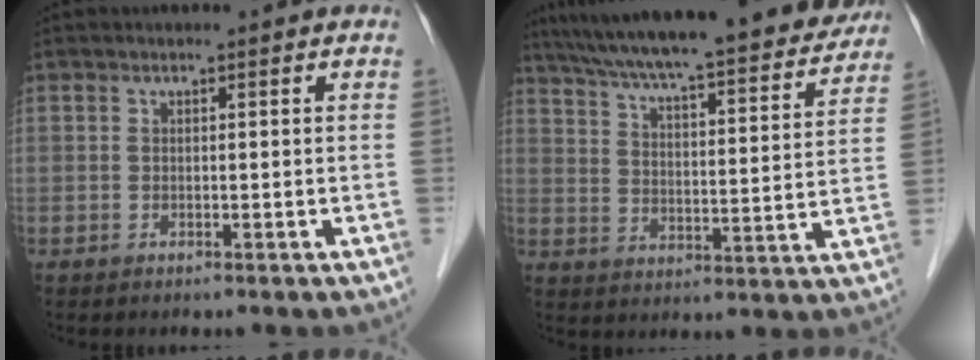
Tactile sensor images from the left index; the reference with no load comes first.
{"total": 27.0, "force": [23.9, 3.7, 11.9], "torque": [-0.196, -0.021, 0.318]}